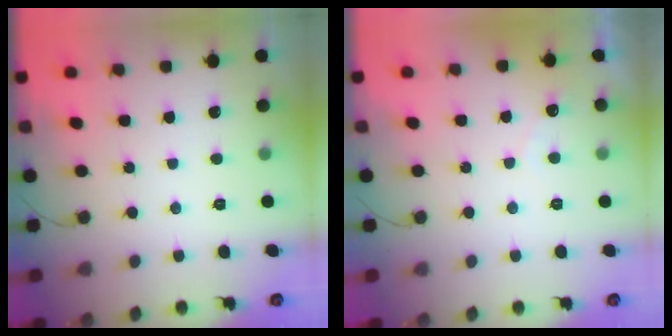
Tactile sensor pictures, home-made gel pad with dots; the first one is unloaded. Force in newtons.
{"total": 3.0, "press": 3.0, "slide": 0.1}